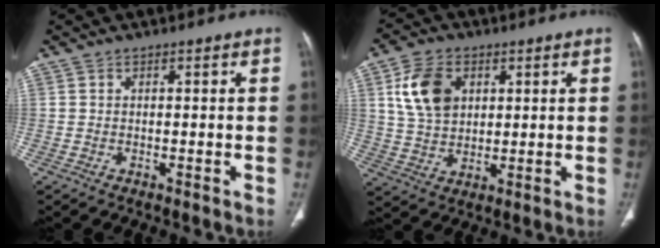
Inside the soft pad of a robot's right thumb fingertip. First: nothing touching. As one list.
[{"total": 10.5, "force": [3.5, 7.3, 6.7], "torque": [-0.111, -0.008, 0.070]}]